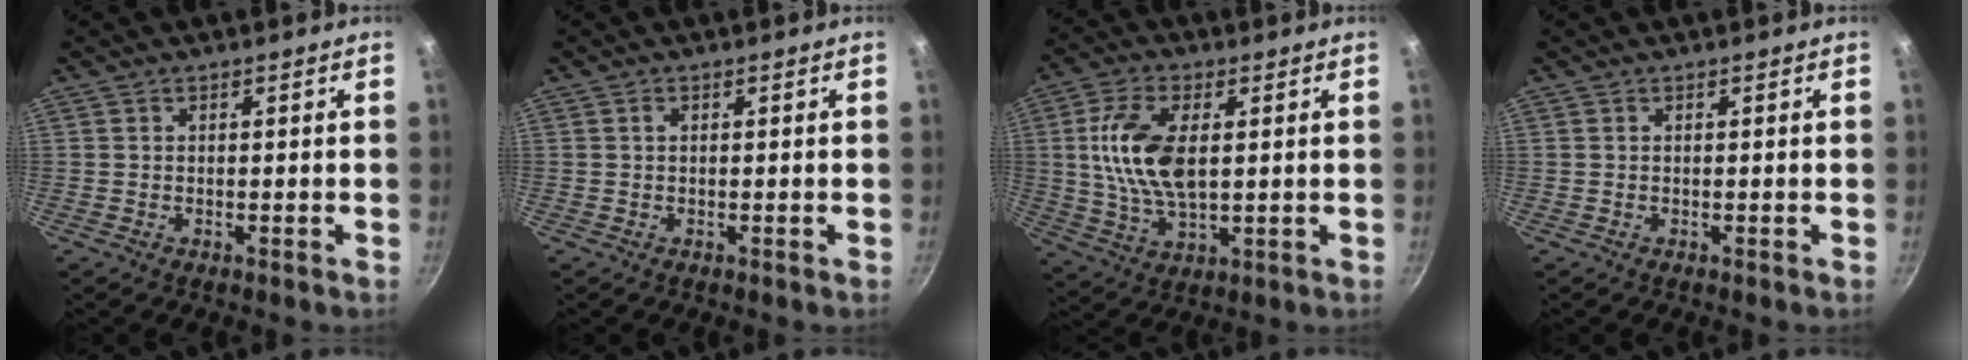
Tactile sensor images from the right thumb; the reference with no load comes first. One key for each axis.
{"total": 0.8, "fx": 0.2, "fy": 0.5, "fz": 0.5, "tx": -0.009, "ty": 0.003, "tz": 0.003}
{"total": 13.1, "fx": 2.0, "fy": 6.8, "fz": 11.0, "tx": -0.208, "ty": 0.000, "tz": 0.039}
{"total": 0.0}